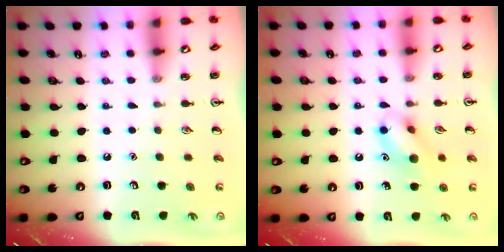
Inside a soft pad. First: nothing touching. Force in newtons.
{"total": 11.0, "press": 11.0, "slide": 0.9}